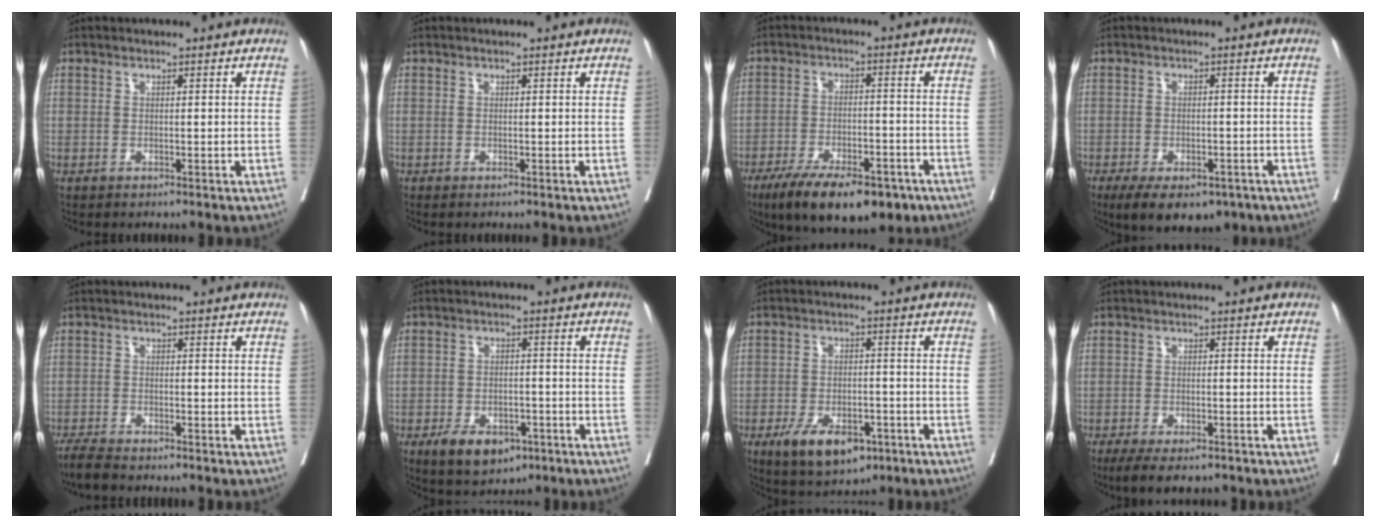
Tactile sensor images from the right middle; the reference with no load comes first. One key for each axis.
{"total": 0.0}
{"total": 15.0, "fx": -10.3, "fy": 5.4, "fz": 9.5, "tx": -0.140, "ty": -0.011, "tz": -0.161}
{"total": 10.9, "fx": -7.2, "fy": 5.3, "fz": 6.2, "tx": -0.095, "ty": -0.007, "tz": -0.103}
{"total": 3.8, "fx": -3.4, "fy": 0.4, "fz": 1.7, "tx": -0.031, "ty": -0.011, "tz": -0.062}
{"total": 7.7, "fx": -4.4, "fy": 4.4, "fz": 4.6, "tx": -0.074, "ty": -0.001, "tz": -0.063}
{"total": 9.5, "fx": -5.3, "fy": 4.6, "fz": 6.4, "tx": -0.104, "ty": -0.007, "tz": -0.077}
{"total": 7.0, "fx": -5.3, "fy": 2.4, "fz": 3.9, "tx": -0.052, "ty": -0.007, "tz": -0.083}